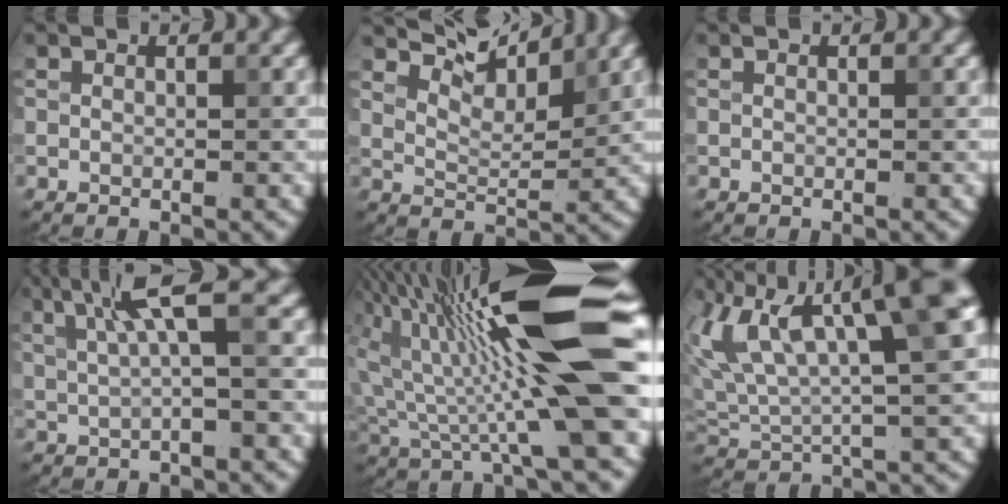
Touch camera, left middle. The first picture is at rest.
{"total": 5.1, "force": [4.3, 1.3, 2.5], "torque": [-0.048, 0.002, 0.057]}
{"total": 0.0}
{"total": 4.4, "force": [1.3, 0.7, 4.2], "torque": [-0.077, 0.011, 0.026]}
{"total": 15.9, "force": [2.7, 3.3, 15.3], "torque": [-0.255, 0.012, 0.041]}
{"total": 12.7, "force": [4.5, 4.1, 11.2], "torque": [-0.201, 0.023, 0.075]}